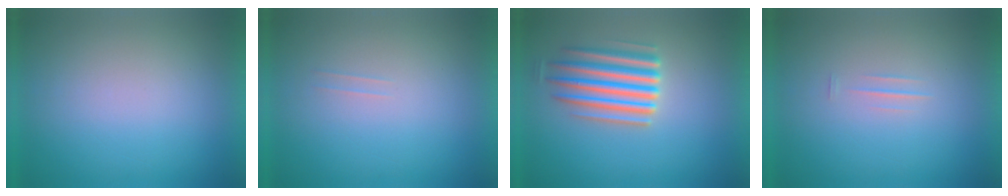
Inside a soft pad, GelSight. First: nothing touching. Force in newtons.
{"total": 1.0}
{"total": 5.5}
{"total": 1.3}